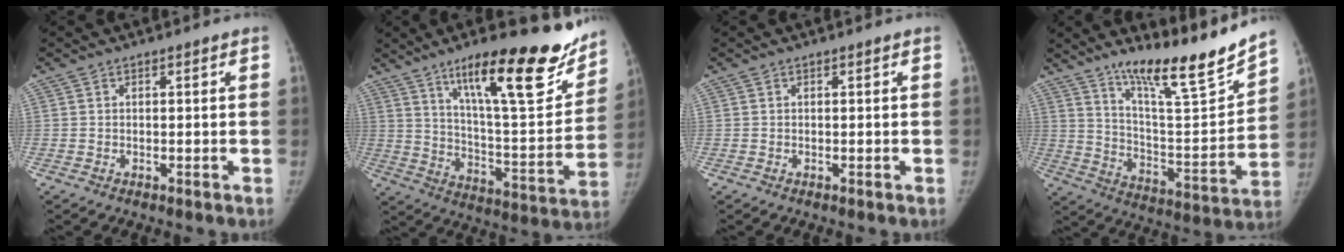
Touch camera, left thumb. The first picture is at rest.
{"total": 25.3, "force": [16.8, 6.2, 17.9], "torque": [-0.223, -0.082, 0.262]}
{"total": 0.0}
{"total": 18.7, "force": [15.0, 2.1, 11.1], "torque": [-0.138, -0.105, 0.253]}